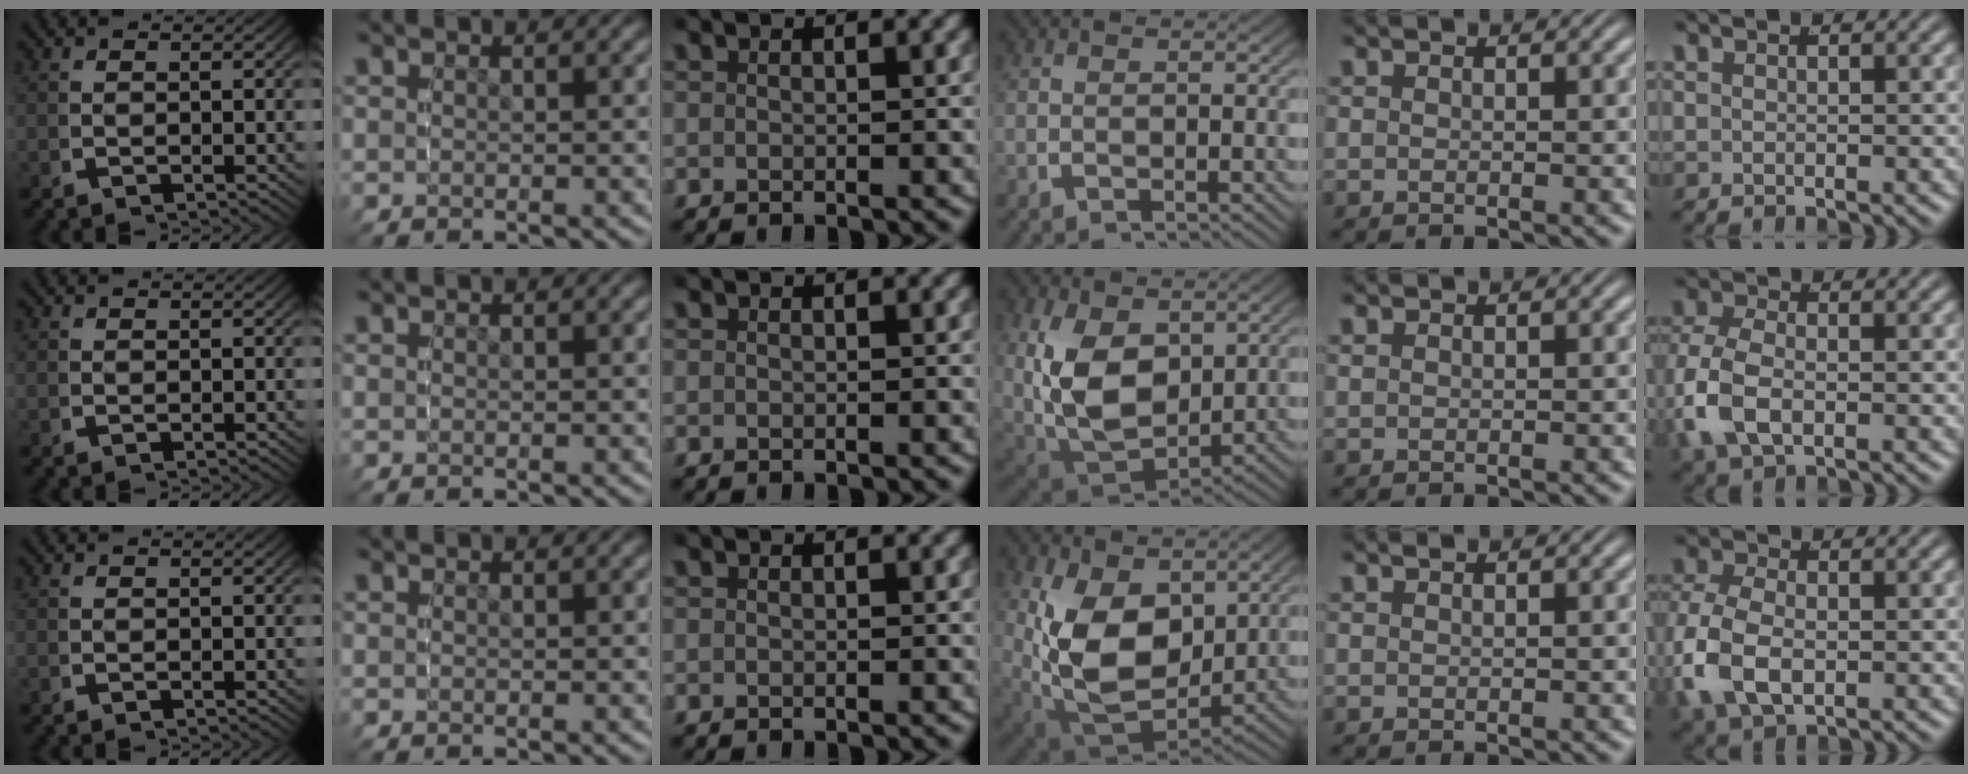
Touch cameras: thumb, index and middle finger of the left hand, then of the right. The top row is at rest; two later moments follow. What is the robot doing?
{"motion": "grasp_and_lifting", "object": "sponge"}